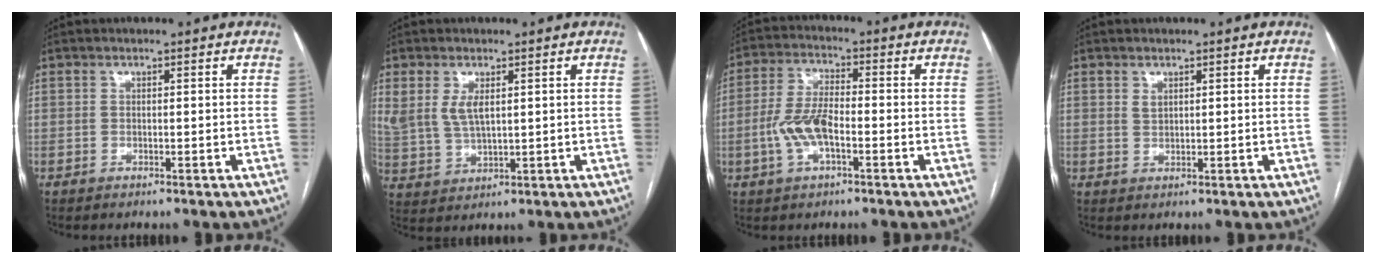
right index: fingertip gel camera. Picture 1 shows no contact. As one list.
[{"total": 6.2, "force": [2.4, 3.2, 4.7], "torque": [-0.109, 0.007, 0.059]}, {"total": 7.3, "force": [-2.1, 2.7, 6.4], "torque": [-0.145, 0.009, -0.042]}, {"total": 1.2, "force": [0.7, 0.7, 0.7], "torque": [-0.011, -0.001, 0.016]}]